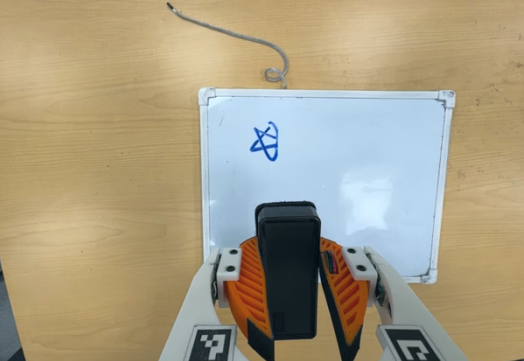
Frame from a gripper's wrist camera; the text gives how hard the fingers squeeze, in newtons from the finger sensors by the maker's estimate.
{"total": 11.4, "left": 10.2, "right": 12.6}